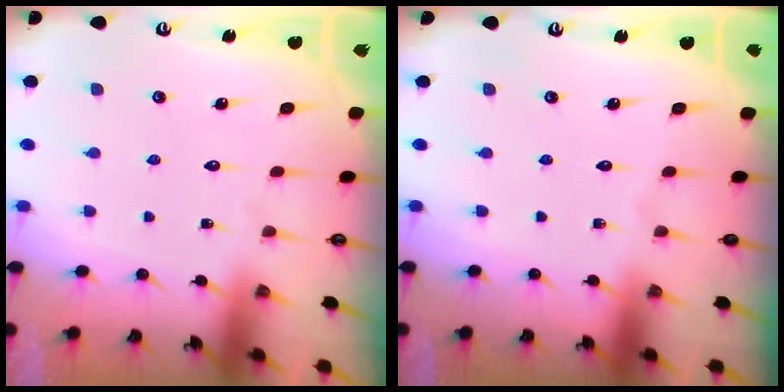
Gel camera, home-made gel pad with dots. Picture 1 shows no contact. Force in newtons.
{"total": 0.0}